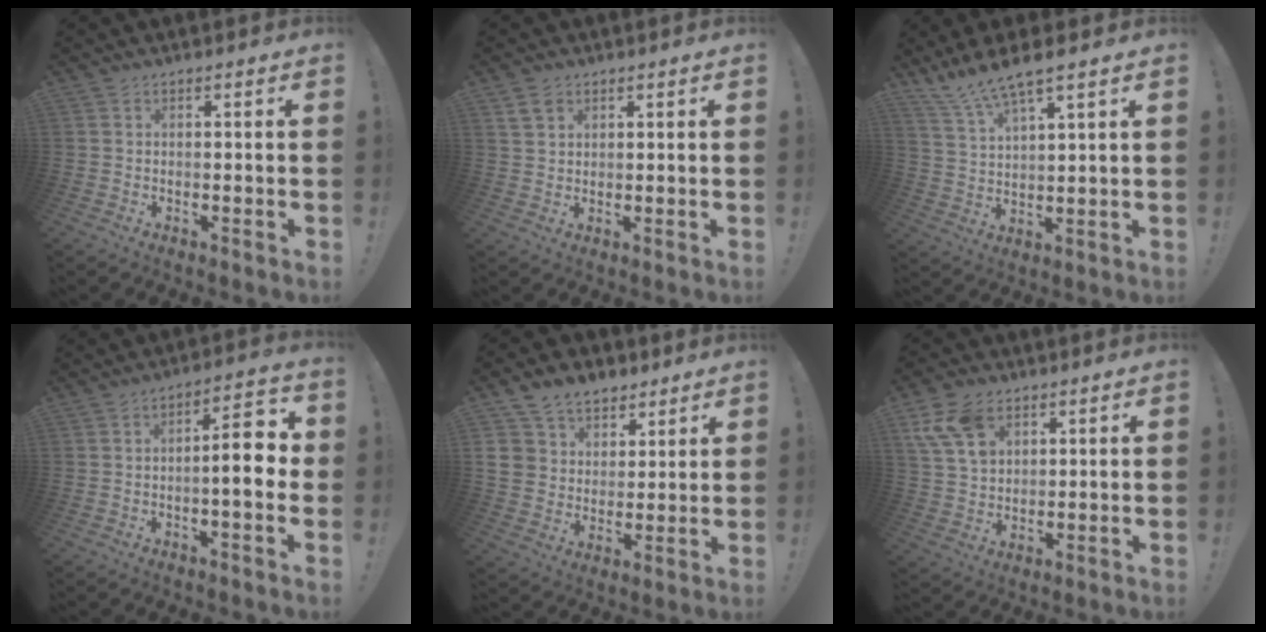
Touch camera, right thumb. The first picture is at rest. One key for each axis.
{"total": 3.7, "fx": 2.4, "fy": 2.6, "fz": 1.3, "tx": -0.017, "ty": -0.009, "tz": 0.045}
{"total": 8.2, "fx": 7.1, "fy": 0.2, "fz": 4.0, "tx": -0.090, "ty": -0.039, "tz": 0.129}
{"total": 9.9, "fx": -0.6, "fy": 3.0, "fz": 9.4, "tx": -0.128, "ty": 0.008, "tz": -0.014}
{"total": 11.0, "fx": 6.6, "fy": 8.4, "fz": 2.9, "tx": -0.046, "ty": -0.042, "tz": 0.134}
{"total": 11.9, "fx": 6.1, "fy": 8.1, "fz": 6.2, "tx": -0.127, "ty": -0.021, "tz": 0.122}